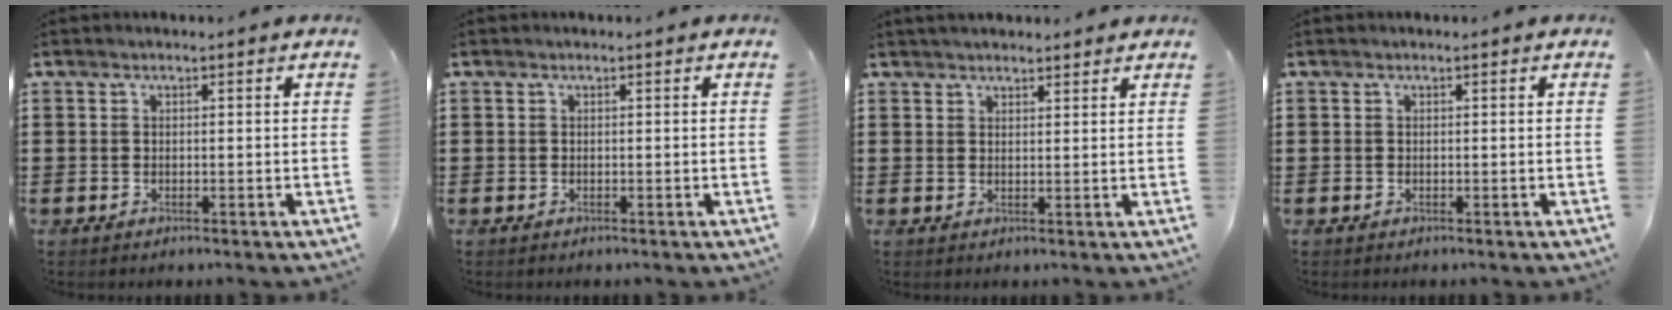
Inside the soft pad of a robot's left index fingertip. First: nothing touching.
{"total": 0.0}
{"total": 1.9, "force": [1.8, 0.2, 0.3], "torque": [-0.008, 0.002, 0.036]}
{"total": 0.0}